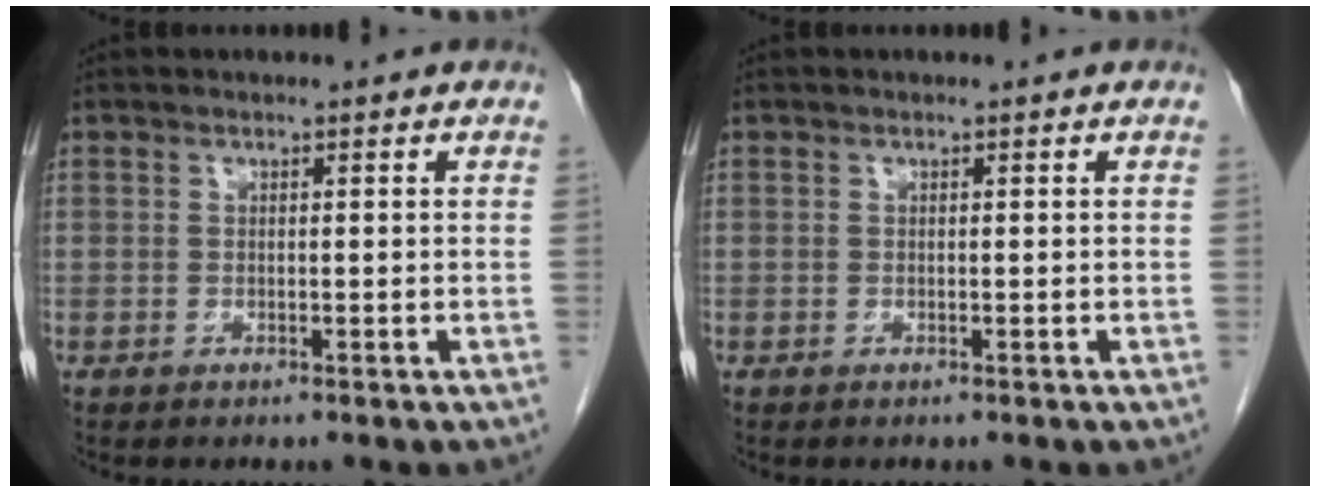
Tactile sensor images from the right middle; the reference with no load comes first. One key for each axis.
{"total": 0.0}